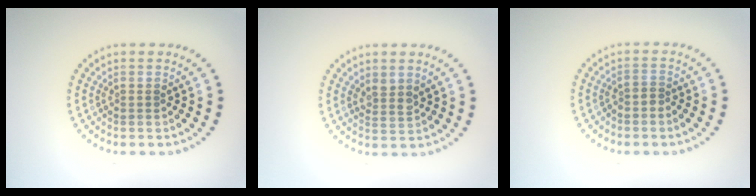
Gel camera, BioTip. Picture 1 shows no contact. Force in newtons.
{"total": 1.5, "press": 1.2, "slide": 0.8}
{"total": 0.8, "press": 0.5, "slide": 0.6}